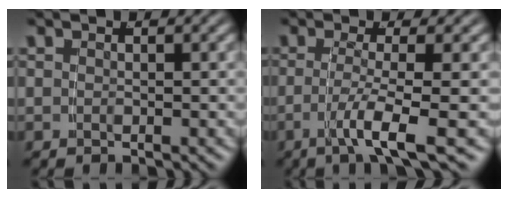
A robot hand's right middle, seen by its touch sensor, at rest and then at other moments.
{"total": 4.4, "force": [-2.0, -0.4, 3.9], "torque": [-0.074, -0.019, -0.025]}